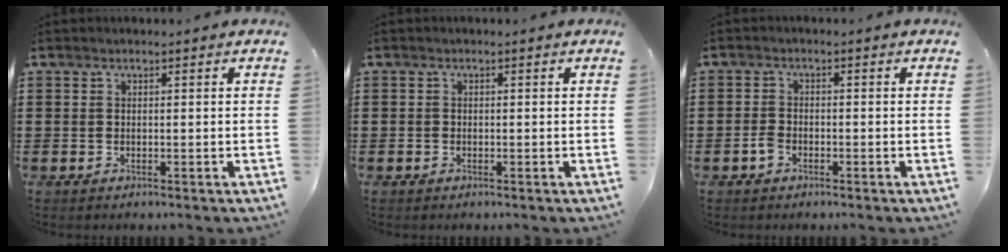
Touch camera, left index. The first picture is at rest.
{"total": 0.6, "force": [-0.4, 0.4, 0.0], "torque": [-0.002, 0.001, -0.009]}
{"total": 1.9, "force": [-1.2, 1.1, 1.1], "torque": [-0.031, 0.001, -0.026]}